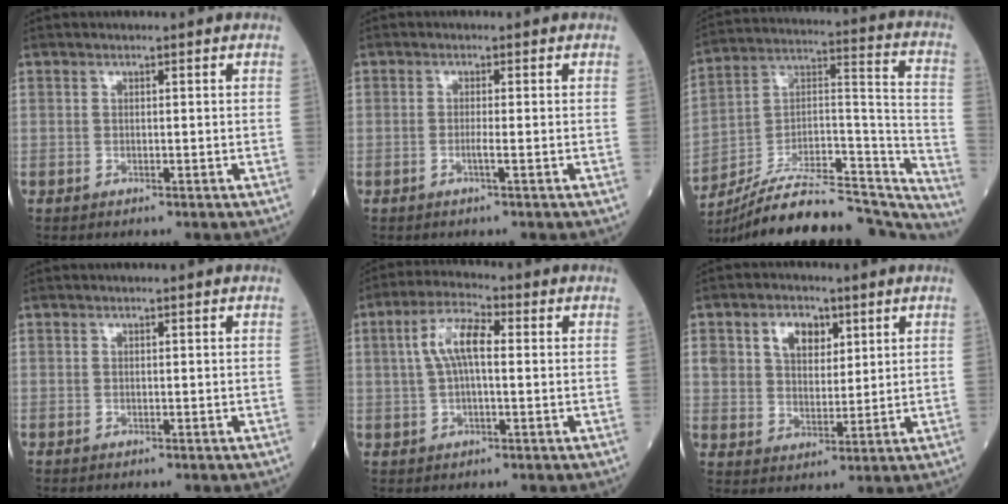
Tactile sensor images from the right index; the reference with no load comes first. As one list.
[{"total": 1.2, "force": [-0.5, -0.3, 1.1], "torque": [-0.020, -0.001, -0.012]}, {"total": 28.9, "force": [-26.2, 6.1, 10.5], "torque": [-0.125, 0.035, -0.388]}, {"total": 0.0}, {"total": 7.0, "force": [1.1, 2.2, 6.5], "torque": [-0.135, 0.022, 0.021]}, {"total": 7.0, "force": [3.0, 4.7, 4.2], "torque": [-0.076, 0.017, 0.060]}]